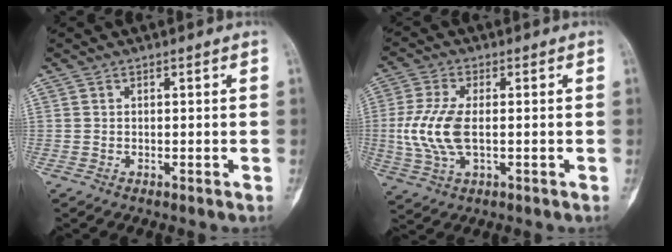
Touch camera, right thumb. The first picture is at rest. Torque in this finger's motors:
{"motor_torque": [0.36, 0.33, 1.17, 0.03, 0.41]}